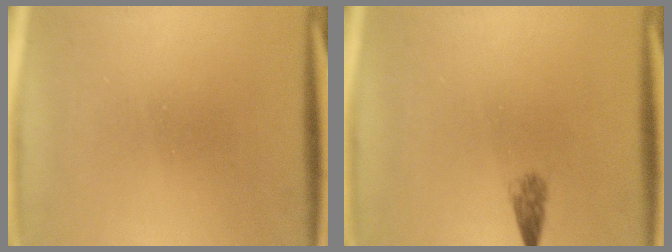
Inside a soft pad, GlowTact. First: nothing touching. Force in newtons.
{"total": 1.8}